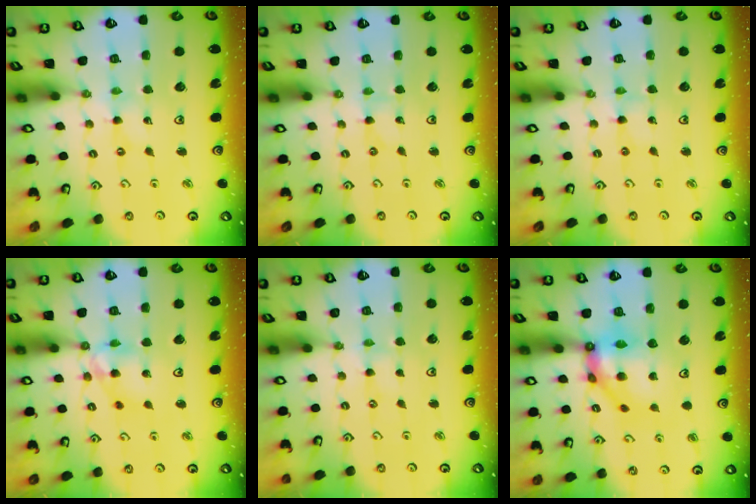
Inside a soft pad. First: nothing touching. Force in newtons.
{"total": 0.0}
{"total": 1.3, "press": 1.3, "slide": 0.1}
{"total": 12.0, "press": 11.8, "slide": 2.0}
{"total": 0.5, "press": 0.5, "slide": 0.2}
{"total": 10.5, "press": 10.4, "slide": 1.6}